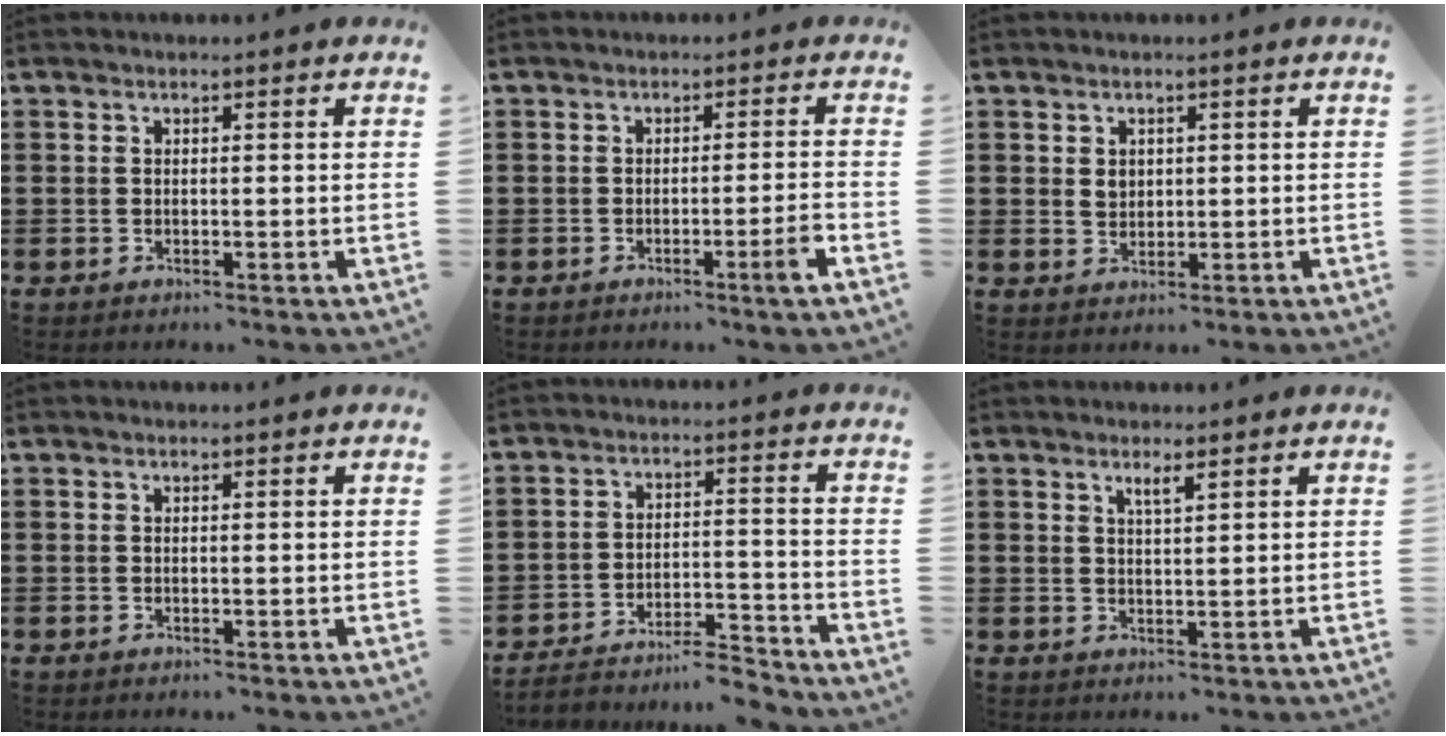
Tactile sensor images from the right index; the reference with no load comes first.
{"total": 3.8, "force": [-1.7, -0.5, 3.4], "torque": [-0.053, -0.014, -0.030]}
{"total": 1.9, "force": [0.4, 1.5, 1.2], "torque": [-0.028, 0.005, 0.007]}
{"total": 0.0}
{"total": 5.8, "force": [-5.6, 0.7, 1.4], "torque": [-0.022, 0.008, -0.108]}
{"total": 1.7, "force": [1.1, 0.2, 1.3], "torque": [-0.018, -0.001, 0.017]}